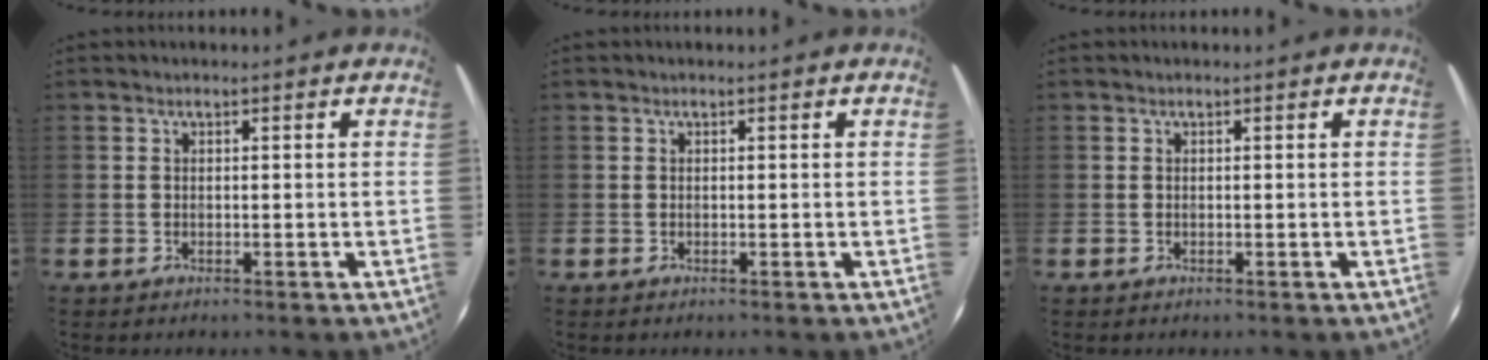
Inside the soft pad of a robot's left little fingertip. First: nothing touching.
{"total": 0.0}
{"total": 0.0}